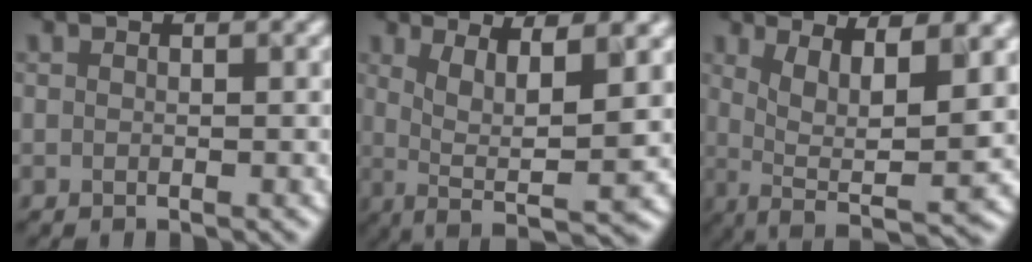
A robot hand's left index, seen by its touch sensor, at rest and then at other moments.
{"total": 7.0, "force": [0.3, 1.3, 6.9], "torque": [-0.105, 0.001, 0.035]}
{"total": 8.6, "force": [1.1, 2.0, 8.3], "torque": [-0.124, 0.001, 0.052]}